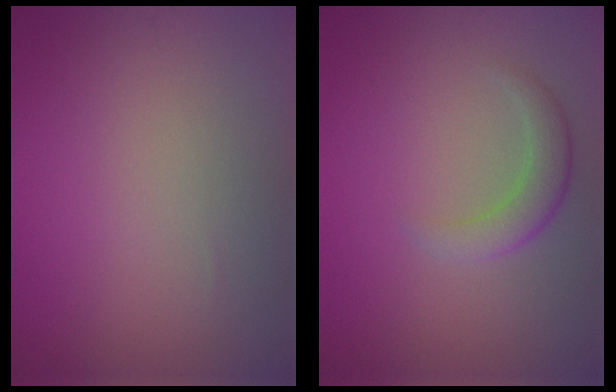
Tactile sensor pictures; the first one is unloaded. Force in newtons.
{"total": 2.6, "press": 2.6, "slide": 0.0}